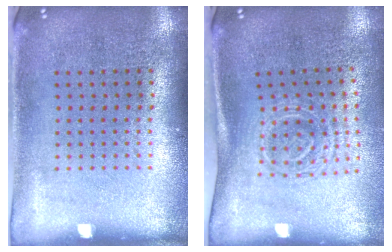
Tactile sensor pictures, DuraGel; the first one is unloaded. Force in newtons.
{"total": 1.7, "press": 1.3, "slide": 1.2}